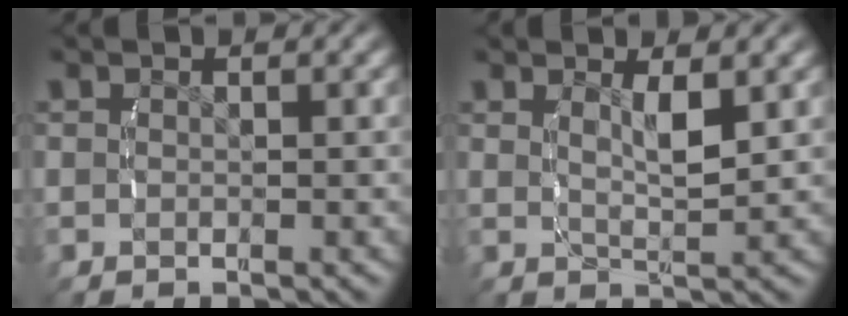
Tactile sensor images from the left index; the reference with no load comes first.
{"total": 2.6, "force": [1.0, 0.1, 2.4], "torque": [-0.042, -0.012, 0.026]}